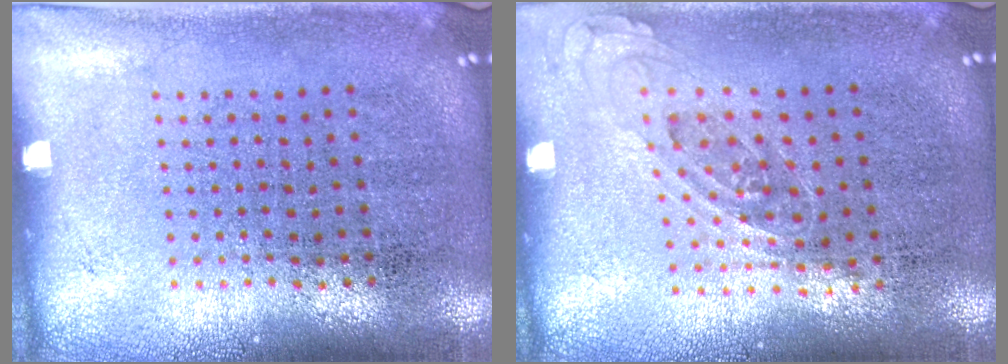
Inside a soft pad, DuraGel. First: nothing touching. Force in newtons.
{"total": 0.7, "press": 0.6, "slide": 0.3}